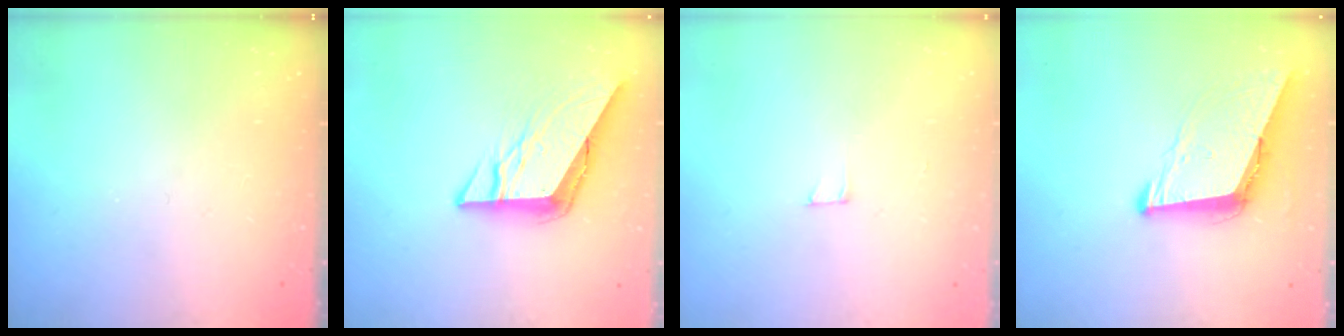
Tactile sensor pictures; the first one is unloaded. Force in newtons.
{"total": 9.8, "press": 9.8, "slide": 0.6}
{"total": 2.5, "press": 2.5, "slide": 0.2}
{"total": 8.6, "press": 7.7, "slide": 3.8}